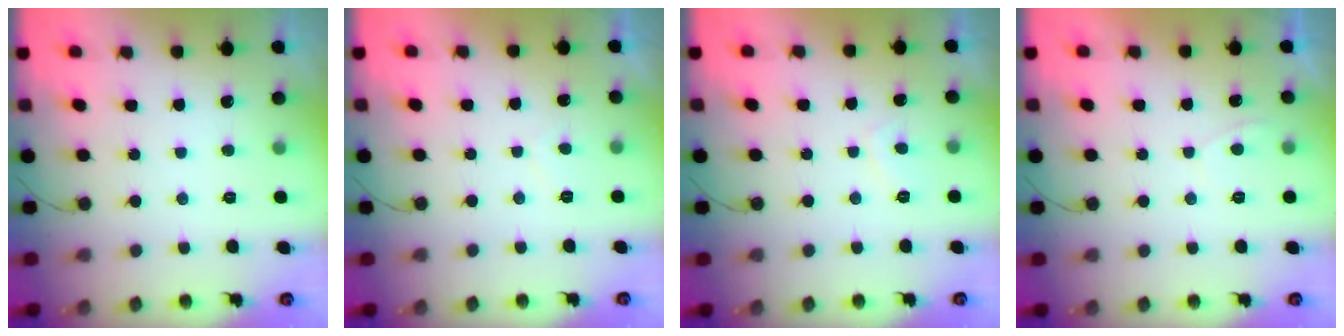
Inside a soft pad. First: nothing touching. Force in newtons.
{"total": 0.5, "press": 0.1, "slide": 0.5}
{"total": 1.4, "press": 1.2, "slide": 0.7}
{"total": 0.5, "press": 0.2, "slide": 0.5}